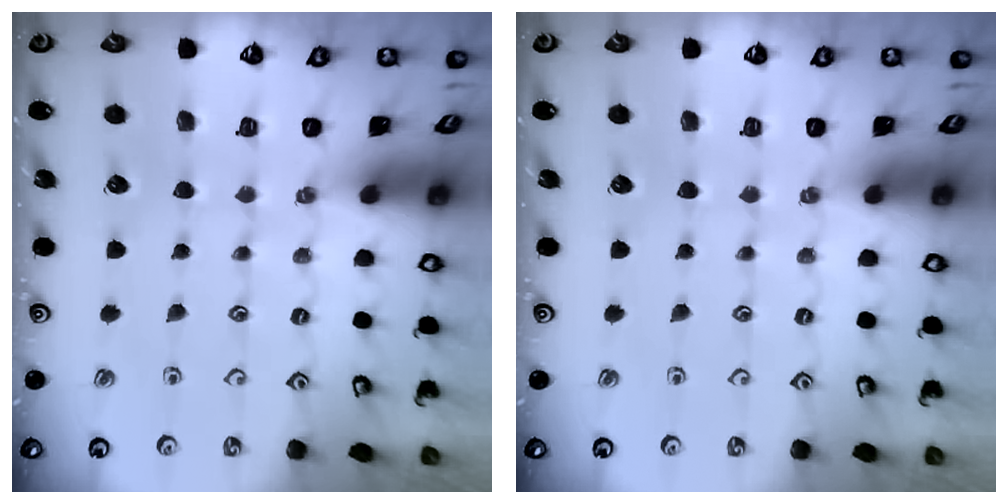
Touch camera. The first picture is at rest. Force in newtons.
{"total": 0.0}